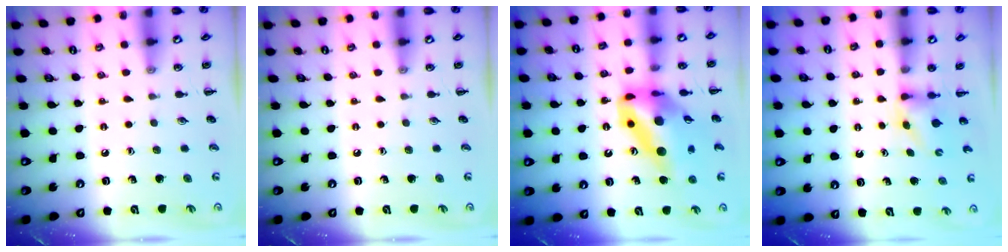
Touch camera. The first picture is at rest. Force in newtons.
{"total": 0.0}
{"total": 15.4, "press": 14.6, "slide": 5.0}
{"total": 2.7, "press": 2.5, "slide": 1.0}